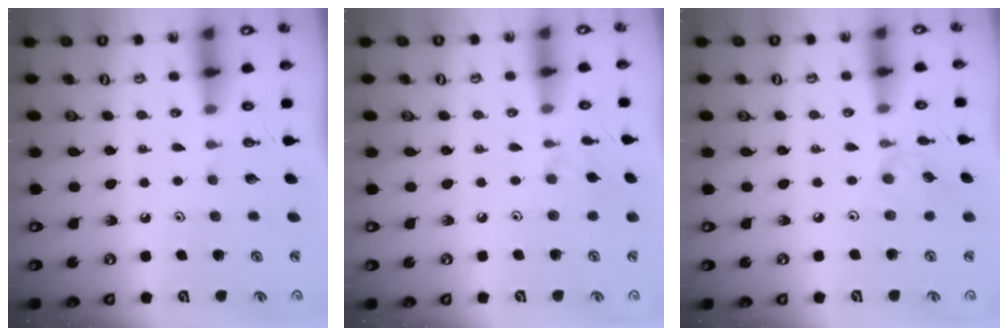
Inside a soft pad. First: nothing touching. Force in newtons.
{"total": 2.4, "press": 2.4, "slide": 0.4}
{"total": 1.3, "press": 1.2, "slide": 0.4}